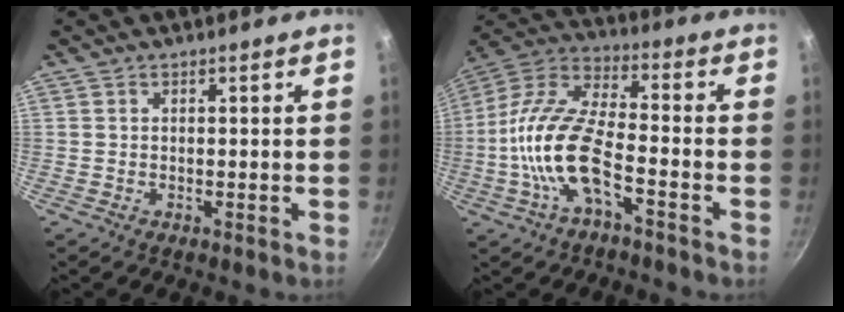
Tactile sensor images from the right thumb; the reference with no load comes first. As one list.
[{"total": 16.1, "force": [-4.8, 6.6, 13.9], "torque": [-0.293, 0.040, -0.095]}]